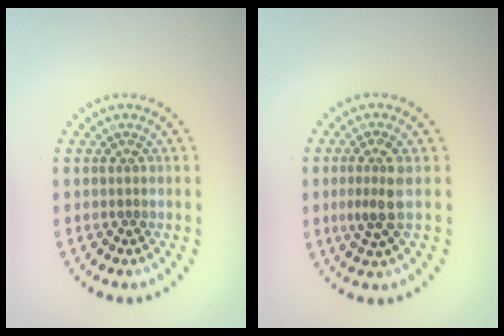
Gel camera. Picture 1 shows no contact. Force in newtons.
{"total": 2.7, "press": 2.5, "slide": 1.1}